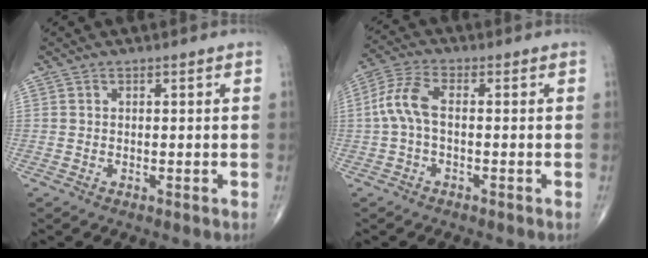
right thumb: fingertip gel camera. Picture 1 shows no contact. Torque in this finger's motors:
{"motor_torque": [-0.16, 0.35, 0.83, -0.15, 0.07]}